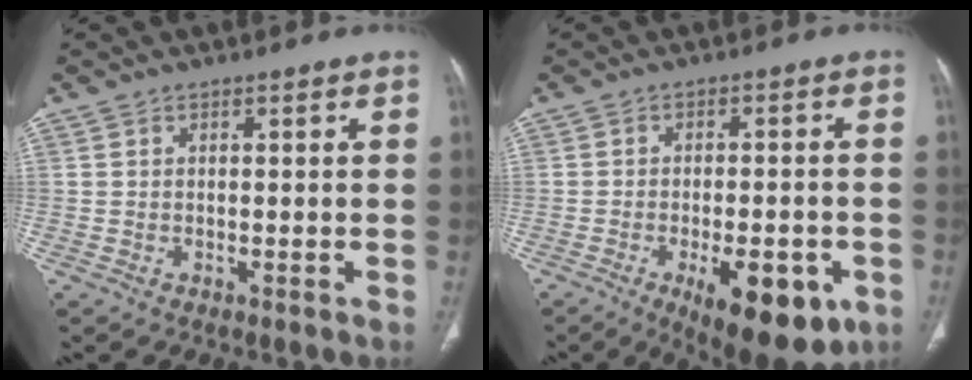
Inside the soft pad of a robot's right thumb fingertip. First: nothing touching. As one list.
[{"total": 14.3, "force": [-6.1, 5.8, 11.5], "torque": [-0.134, 0.005, -0.074]}]